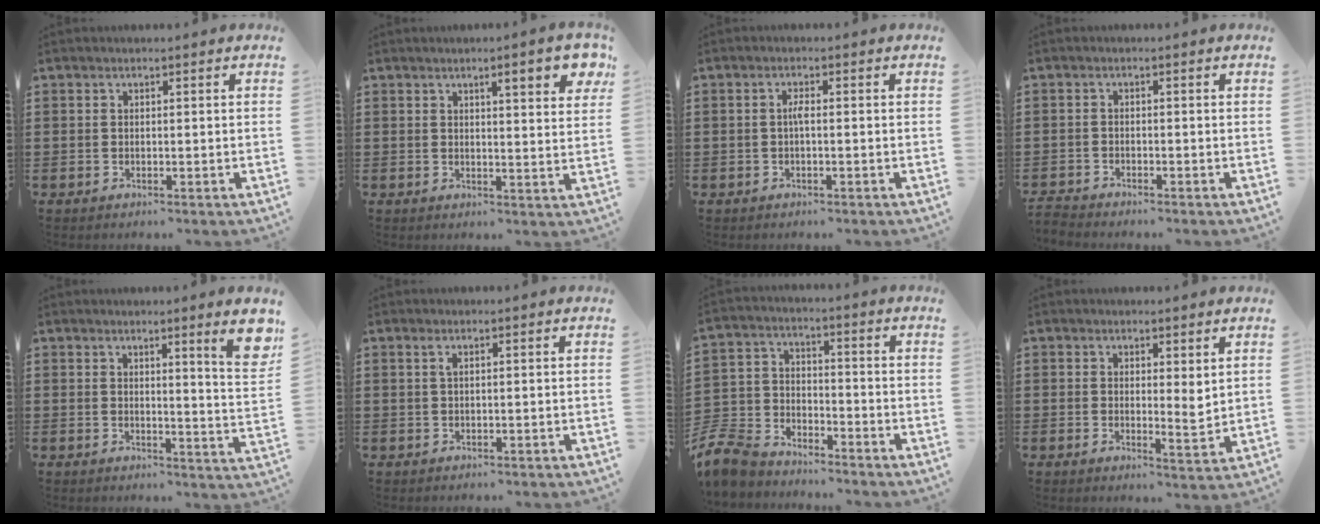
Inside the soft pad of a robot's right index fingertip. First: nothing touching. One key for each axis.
{"total": 5.8, "fx": 3.2, "fy": 1.1, "fz": 4.7, "tx": -0.074, "ty": -0.004, "tz": 0.049}
{"total": 1.5, "fx": -0.3, "fy": 0.2, "fz": 1.5, "tx": -0.031, "ty": 0.001, "tz": -0.006}
{"total": 1.6, "fx": -1.6, "fy": 0.1, "fz": -0.2, "tx": -0.002, "ty": 0.002, "tz": -0.036}
{"total": 5.8, "fx": 3.3, "fy": -0.3, "fz": 4.7, "tx": -0.074, "ty": -0.019, "tz": 0.051}
{"total": 0.8, "fx": 0.3, "fy": 0.1, "fz": 0.7, "tx": -0.016, "ty": 0.001, "tz": 0.005}
{"total": 7.9, "fx": -7.3, "fy": 2.6, "fz": 1.5, "tx": -0.057, "ty": 0.011, "tz": -0.152}
{"total": 3.0, "fx": 2.0, "fy": 0.9, "fz": 2.0, "tx": -0.029, "ty": -0.007, "tz": 0.033}